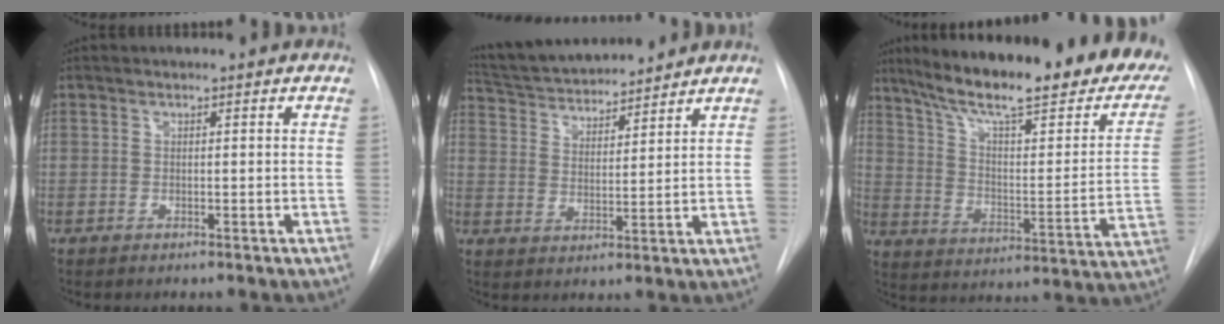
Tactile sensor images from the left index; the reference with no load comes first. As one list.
[{"total": 14.1, "force": [13.1, 2.2, 4.6], "torque": [-0.084, 0.025, 0.222]}, {"total": 30.2, "force": [23.2, 5.5, 18.5], "torque": [-0.274, -0.029, 0.312]}]